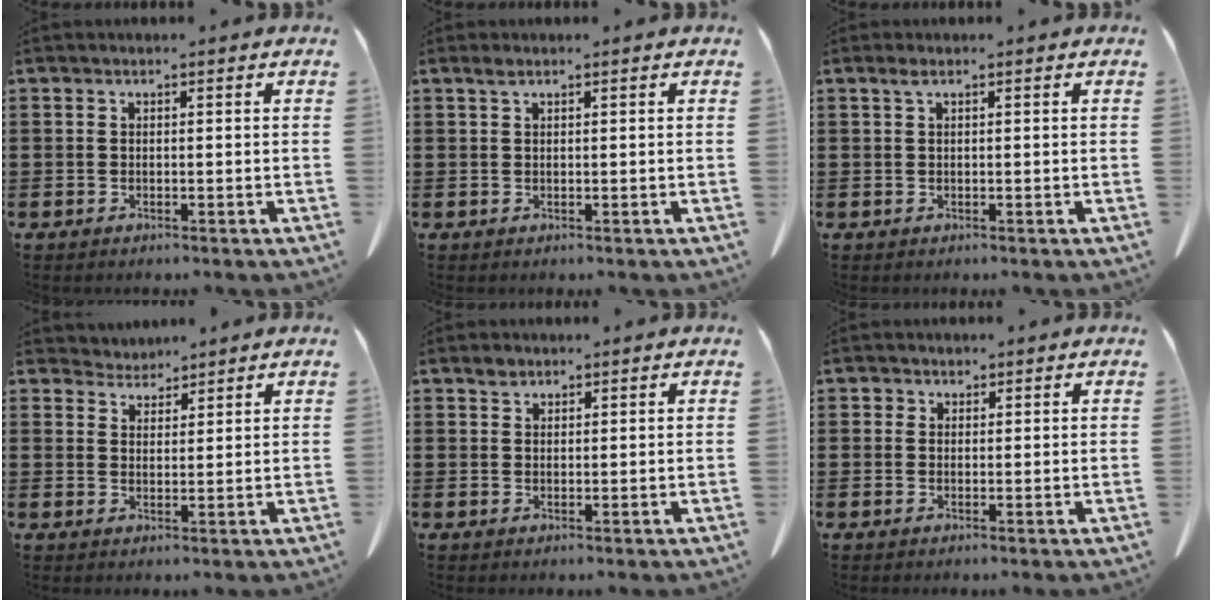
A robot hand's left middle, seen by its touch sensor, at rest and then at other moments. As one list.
[{"total": 0.9, "force": [0.5, 0.2, 0.7], "torque": [-0.016, 0.002, 0.009]}, {"total": 1.1, "force": [0.4, 0.2, 1.0], "torque": [-0.020, 0.003, 0.006]}, {"total": 3.0, "force": [2.9, 0.6, -0.4], "torque": [-0.003, -0.010, 0.054]}, {"total": 1.5, "force": [1.1, 0.8, 0.4], "torque": [-0.011, 0.002, 0.022]}, {"total": 1.2, "force": [0.8, 0.9, 0.1], "torque": [0.003, 0.001, 0.014]}]